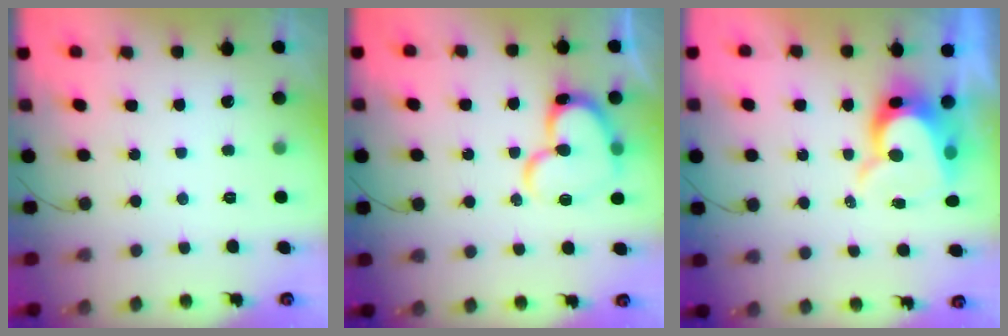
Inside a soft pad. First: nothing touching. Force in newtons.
{"total": 14.6, "press": 14.5, "slide": 1.6}
{"total": 10.3, "press": 10.3, "slide": 0.9}